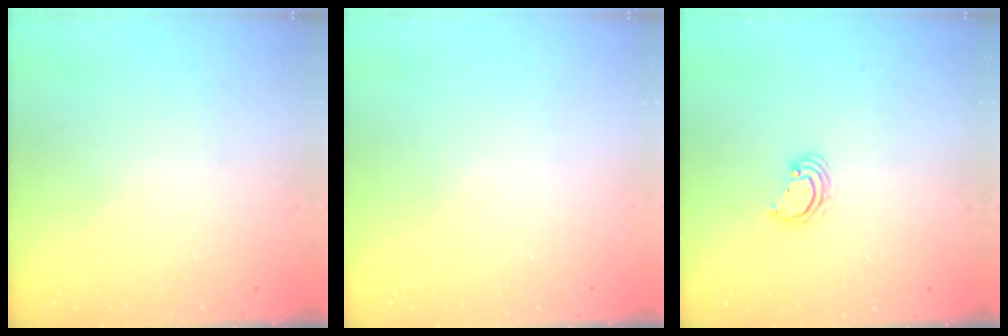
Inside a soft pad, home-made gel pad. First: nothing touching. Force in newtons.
{"total": 0.0}
{"total": 3.1, "press": 3.1, "slide": 0.1}